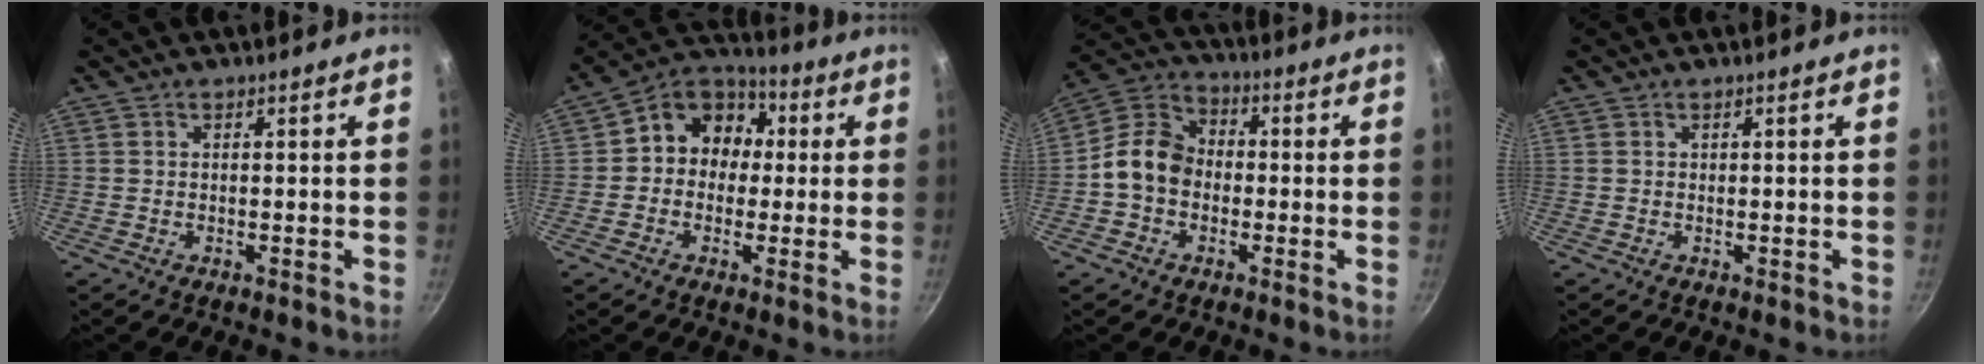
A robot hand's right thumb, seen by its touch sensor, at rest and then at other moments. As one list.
[{"total": 11.1, "force": [0.7, 9.6, 5.5], "torque": [-0.041, 0.030, -0.015]}, {"total": 10.0, "force": [-1.5, 8.1, 5.8], "torque": [-0.072, 0.033, -0.052]}, {"total": 0.0}]